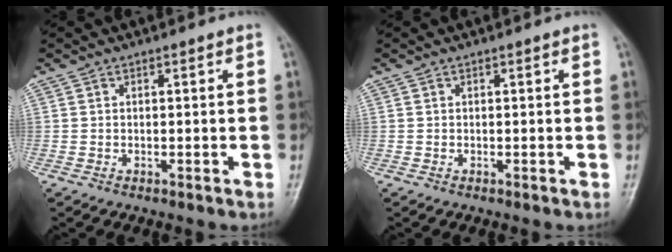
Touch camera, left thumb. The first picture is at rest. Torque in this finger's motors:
{"motor_torque": [0.00, 0.00, 0.10, 0.06, 0.00]}